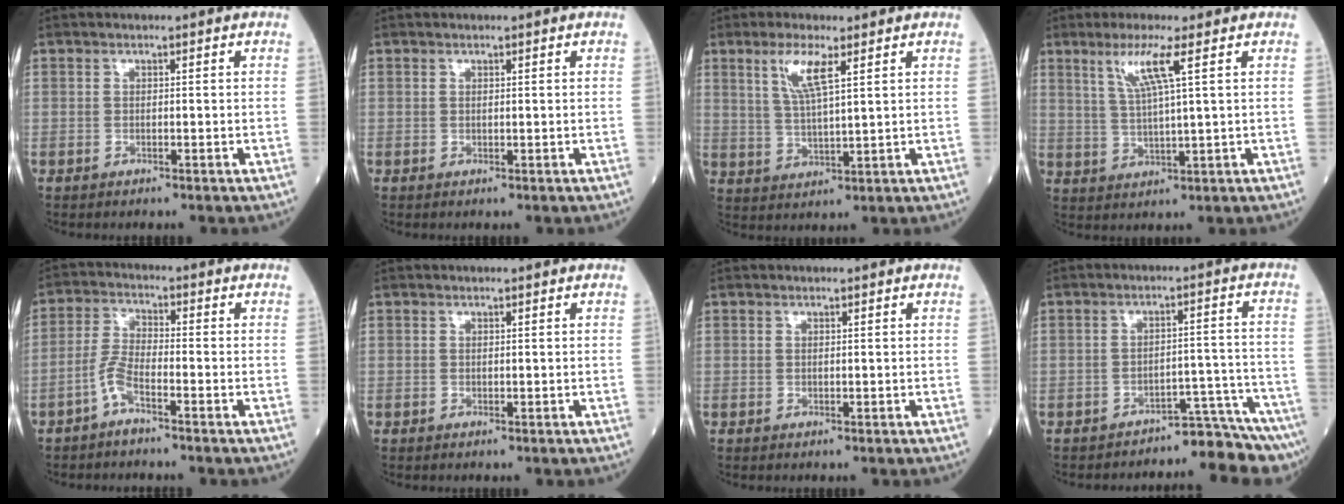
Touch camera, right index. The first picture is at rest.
{"total": 0.0}
{"total": 5.9, "force": [2.9, 0.5, 5.1], "torque": [-0.109, -0.001, 0.061]}
{"total": 5.9, "force": [2.8, -0.7, 5.2], "torque": [-0.104, -0.003, 0.060]}
{"total": 4.2, "force": [-2.7, 0.6, 3.1], "torque": [-0.074, 0.005, -0.056]}
{"total": 0.0}
{"total": 0.0}
{"total": 8.2, "force": [-8.1, -0.9, 0.7], "torque": [0.016, 0.041, -0.107]}